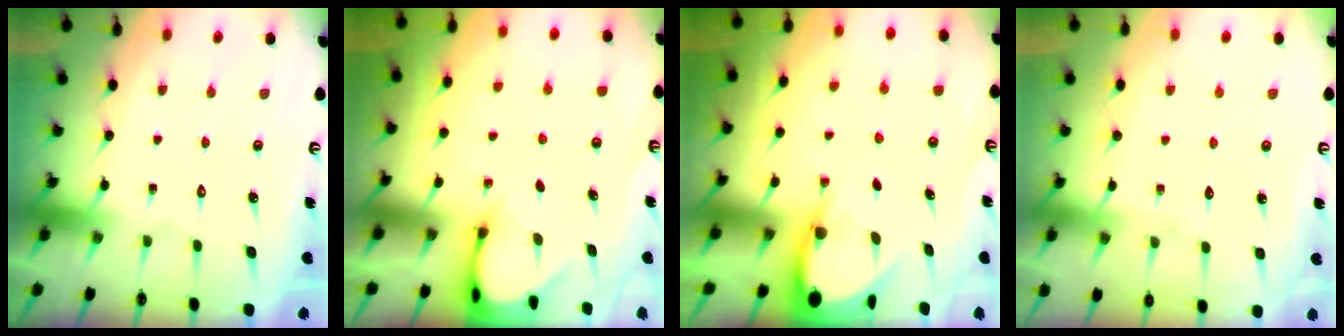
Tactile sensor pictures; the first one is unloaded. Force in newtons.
{"total": 3.0, "press": 3.0, "slide": 0.2}
{"total": 3.9, "press": 3.9, "slide": 0.3}
{"total": 2.8, "press": 2.7, "slide": 0.4}